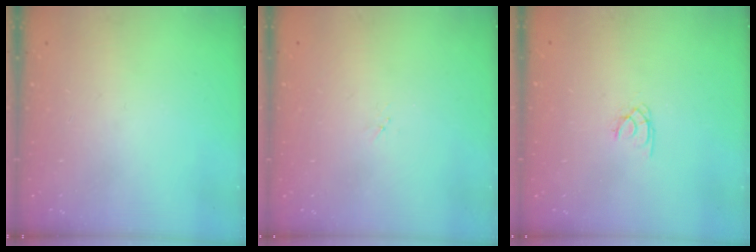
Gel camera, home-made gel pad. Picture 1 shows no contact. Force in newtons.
{"total": 1.9, "press": 1.9, "slide": 0.3}
{"total": 1.4, "press": 1.4, "slide": 0.2}